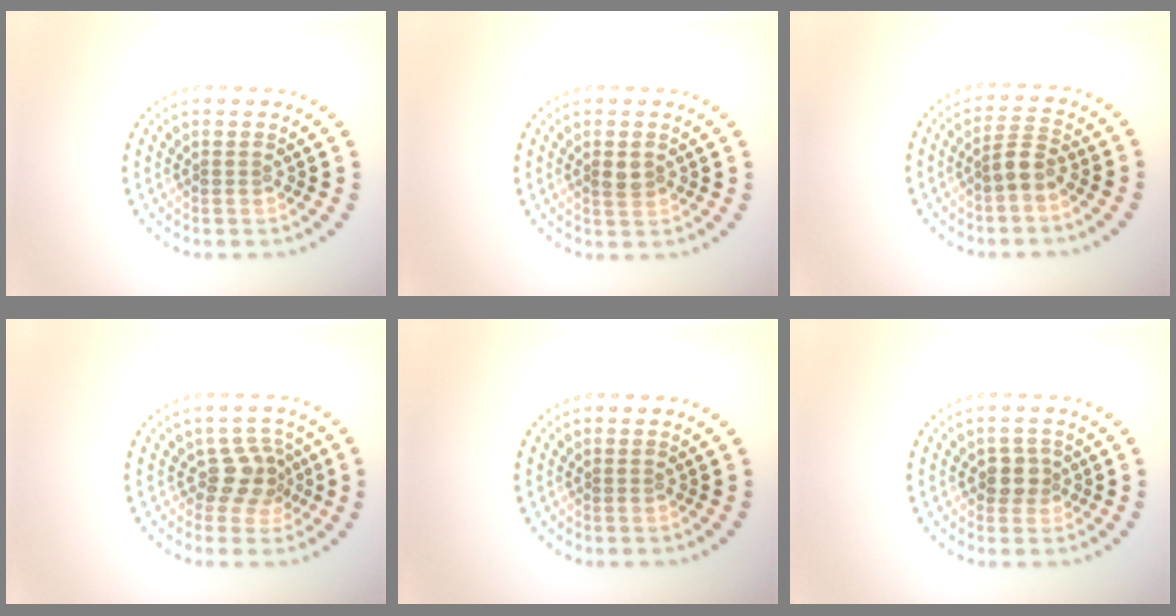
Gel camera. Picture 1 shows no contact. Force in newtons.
{"total": 1.3, "press": 1.3, "slide": 0.2}
{"total": 2.1, "press": 1.8, "slide": 1.2}
{"total": 2.9, "press": 2.2, "slide": 1.9}
{"total": 0.0}
{"total": 2.0, "press": 1.7, "slide": 0.9}